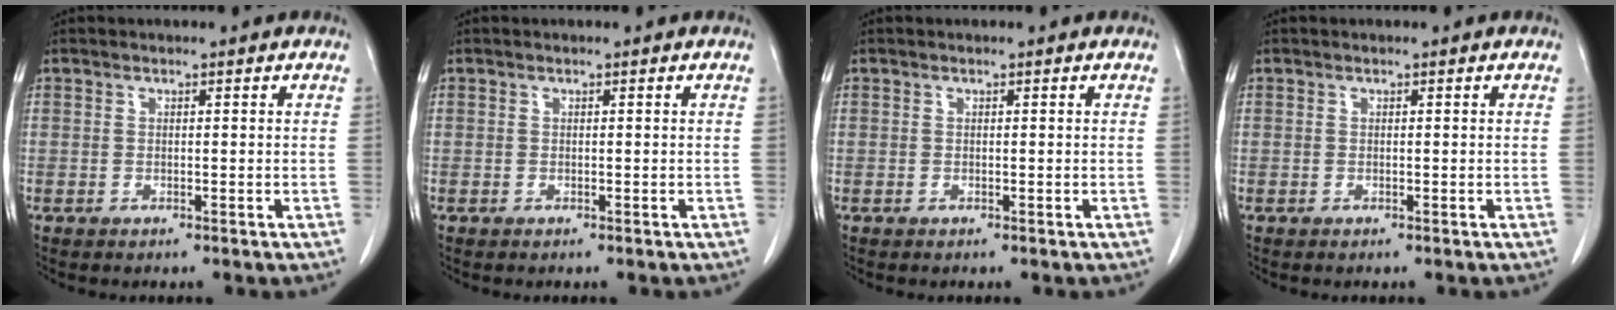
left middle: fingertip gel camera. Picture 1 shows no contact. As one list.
[{"total": 0.0}, {"total": 0.0}, {"total": 0.0}]